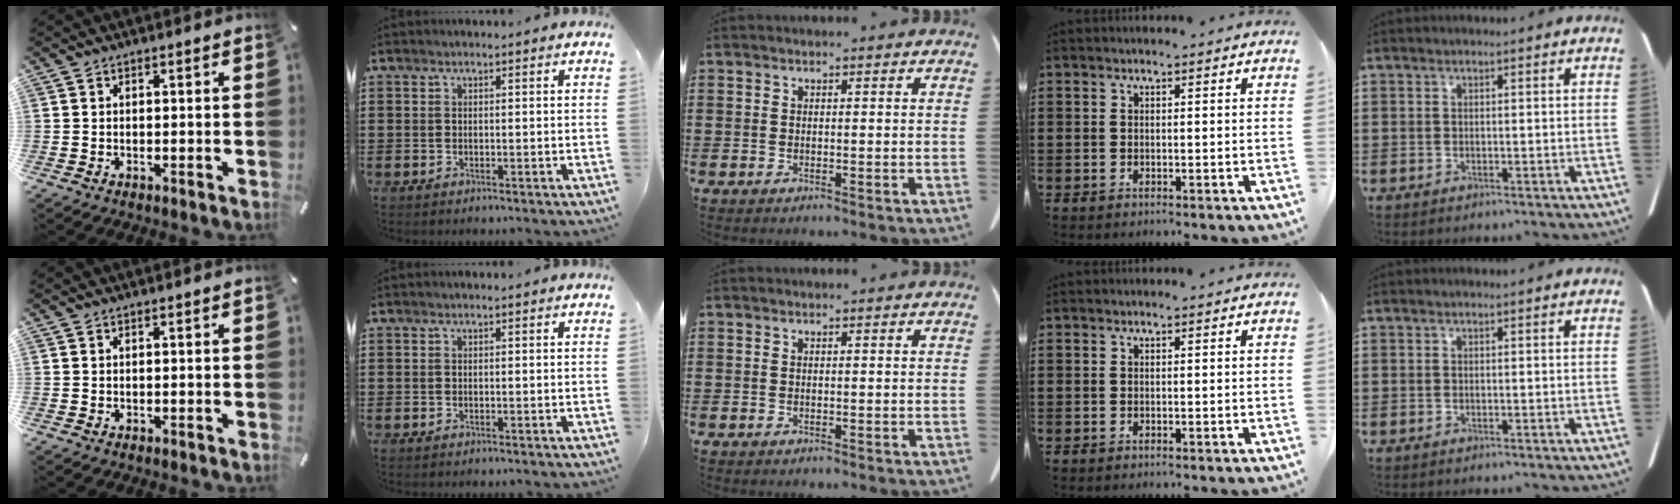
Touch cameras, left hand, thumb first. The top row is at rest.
{}